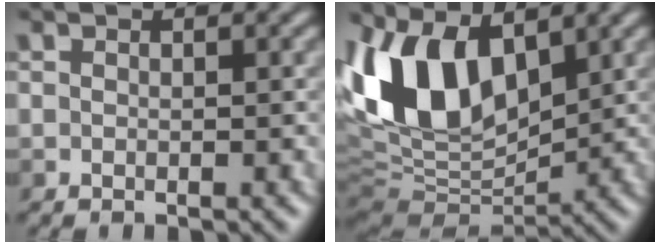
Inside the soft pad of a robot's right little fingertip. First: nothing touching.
{"total": 10.4, "force": [3.7, 5.9, 7.8], "torque": [-0.161, 0.013, 0.056]}